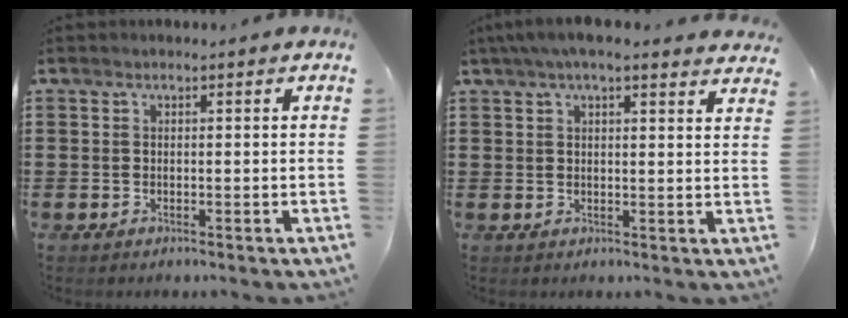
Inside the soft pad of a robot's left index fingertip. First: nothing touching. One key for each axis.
{"total": 4.6, "fx": 3.7, "fy": 0.5, "fz": 2.6, "tx": -0.061, "ty": 0.001, "tz": 0.067}